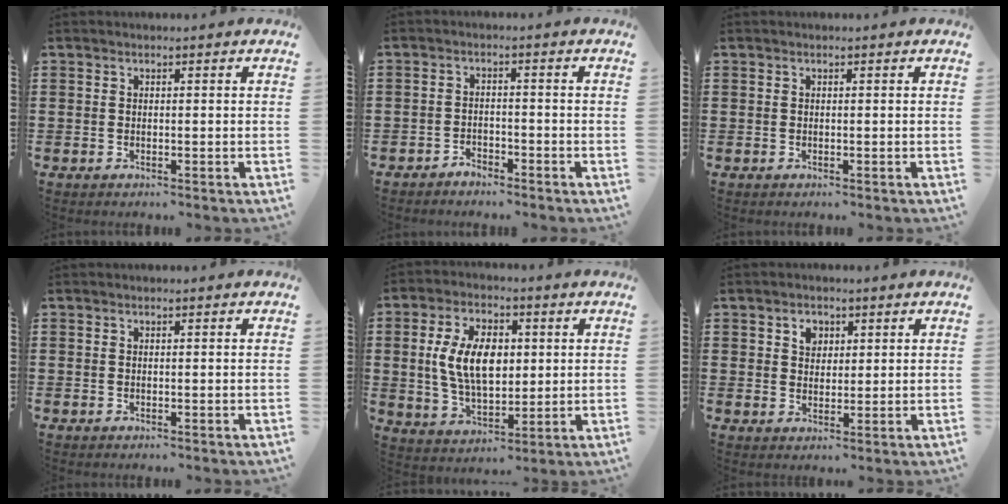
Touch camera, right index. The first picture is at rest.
{"total": 1.9, "force": [-1.8, 0.5, 0.0], "torque": [-0.008, 0.003, -0.040]}
{"total": 0.0}
{"total": 0.0}
{"total": 9.8, "force": [1.2, 5.7, 7.9], "torque": [-0.168, 0.009, 0.017]}
{"total": 2.7, "force": [1.3, 2.1, 1.1], "torque": [-0.028, 0.009, 0.022]}